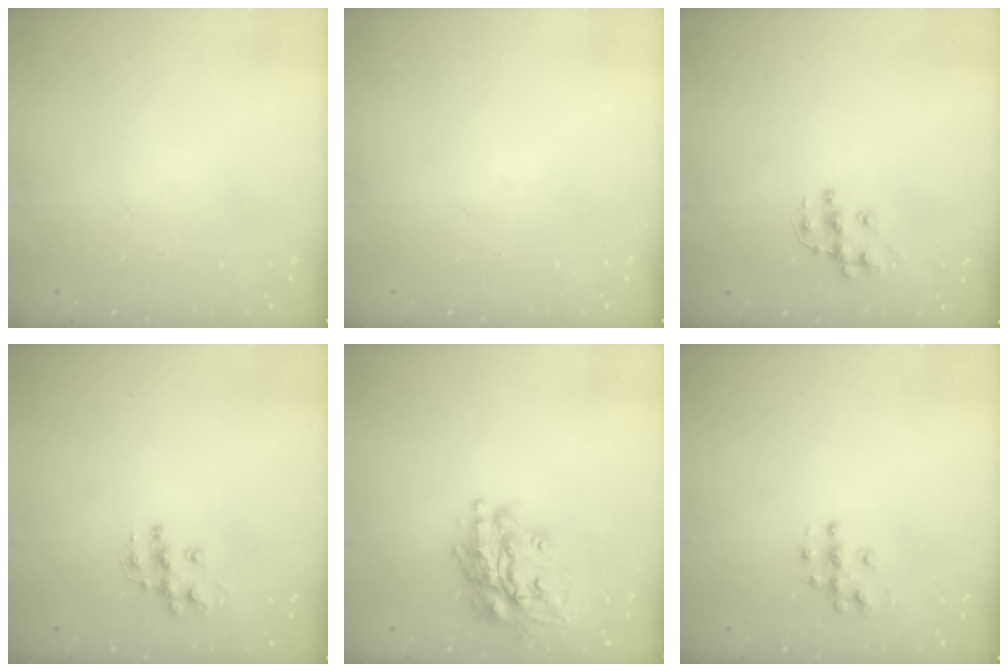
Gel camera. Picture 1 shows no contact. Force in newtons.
{"total": 0.0}
{"total": 9.8, "press": 9.7, "slide": 0.5}
{"total": 9.8, "press": 9.8, "slide": 0.6}
{"total": 17.6, "press": 17.4, "slide": 2.6}
{"total": 4.8, "press": 4.8, "slide": 0.3}